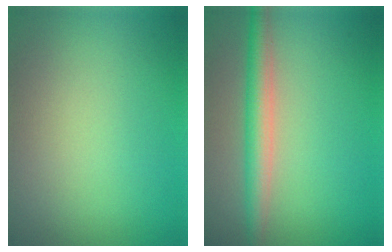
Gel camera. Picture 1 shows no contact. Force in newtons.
{"total": 3.3, "press": 3.3, "slide": 0.0}